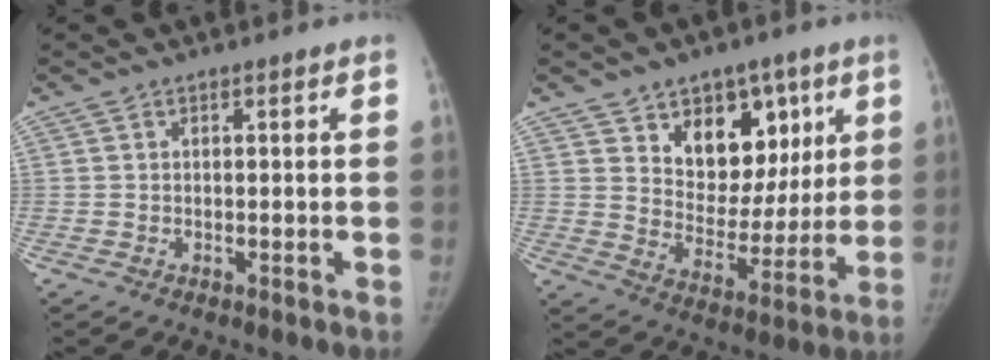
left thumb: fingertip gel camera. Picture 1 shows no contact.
{"total": 14.8, "force": [7.4, 10.3, 7.5], "torque": [-0.053, -0.035, 0.124]}